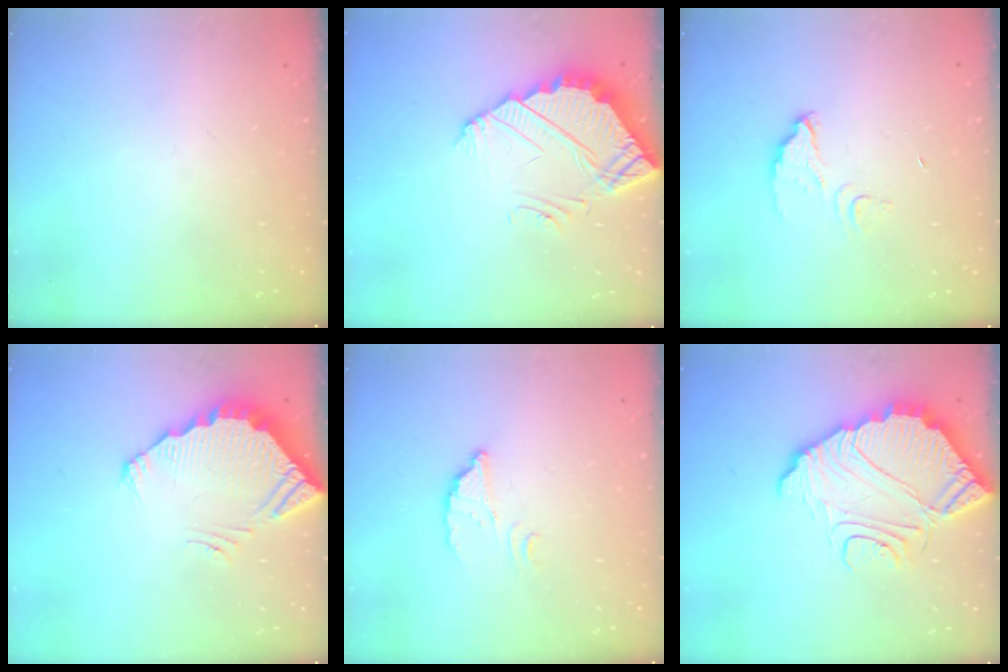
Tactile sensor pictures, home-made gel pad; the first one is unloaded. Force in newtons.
{"total": 4.7, "press": 4.7, "slide": 0.4}
{"total": 3.1, "press": 3.1, "slide": 0.3}
{"total": 3.9, "press": 3.9, "slide": 0.3}
{"total": 2.4, "press": 2.4, "slide": 0.3}
{"total": 13.3, "press": 13.2, "slide": 1.0}